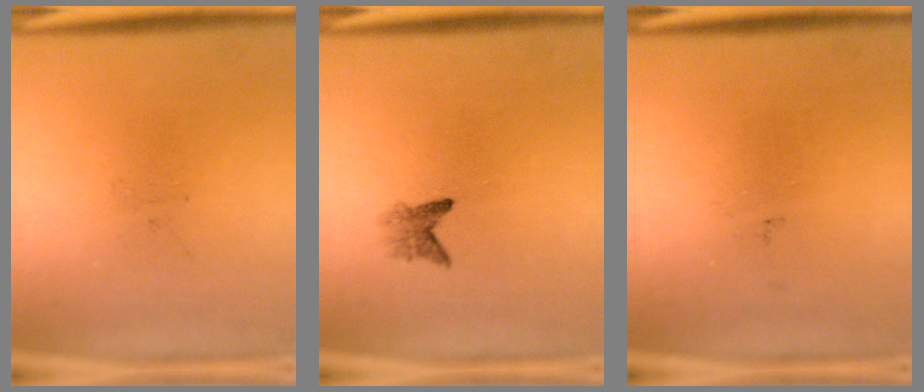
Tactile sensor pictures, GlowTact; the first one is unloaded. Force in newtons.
{"total": 1.8}
{"total": 0.0}